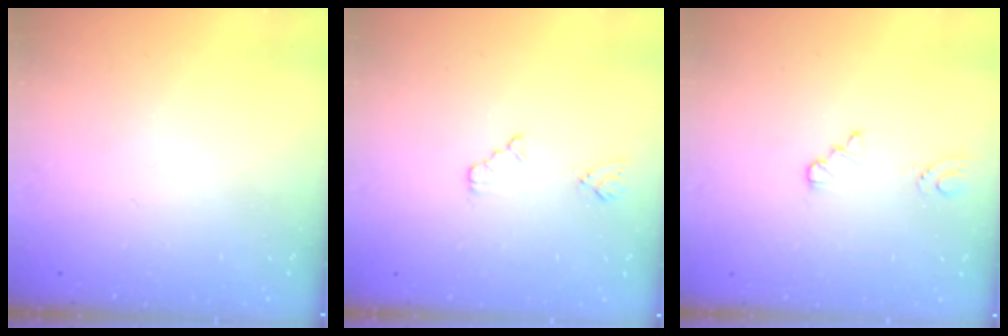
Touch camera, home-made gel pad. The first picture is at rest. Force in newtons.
{"total": 2.3, "press": 2.3, "slide": 0.4}
{"total": 1.1, "press": 1.1, "slide": 0.2}